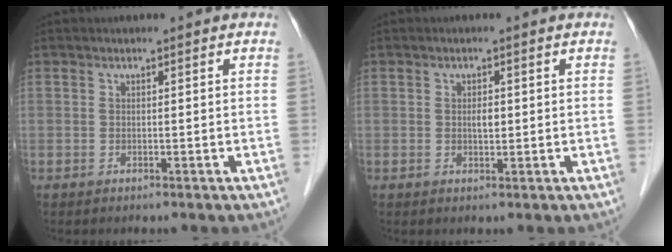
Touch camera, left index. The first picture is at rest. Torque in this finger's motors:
{"motor_torque": [0.29, 0.17, 0.03, 0.00]}